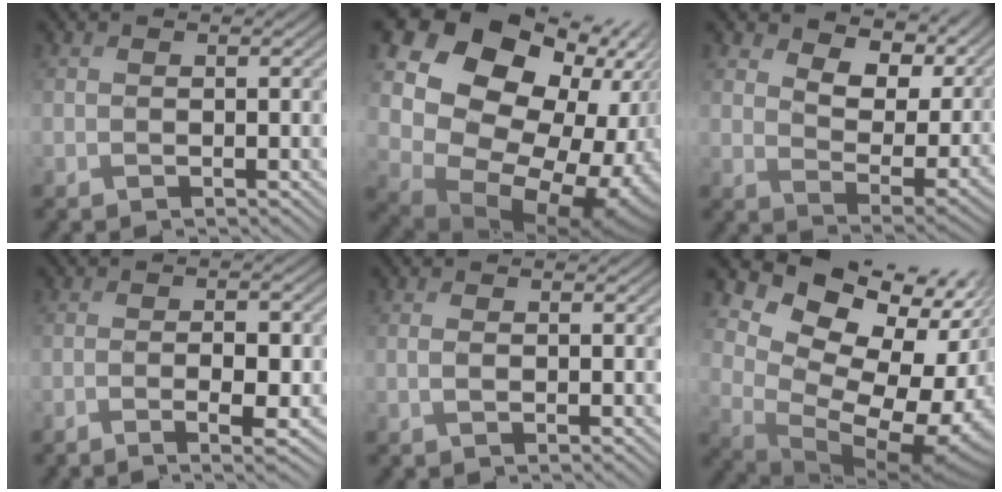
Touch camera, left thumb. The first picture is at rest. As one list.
[{"total": 19.0, "force": [2.2, 15.0, 11.5], "torque": [-0.222, -0.032, 0.078]}, {"total": 12.2, "force": [6.4, 6.4, 8.2], "torque": [-0.148, 0.002, 0.096]}, {"total": 3.3, "force": [-2.1, -0.1, 2.6], "torque": [-0.032, -0.001, -0.042]}, {"total": 0.8, "force": [-0.7, -0.5, 0.1], "torque": [0.007, -0.002, -0.018]}, {"total": 15.3, "force": [2.7, 10.7, 10.6], "torque": [-0.184, -0.017, 0.089]}]